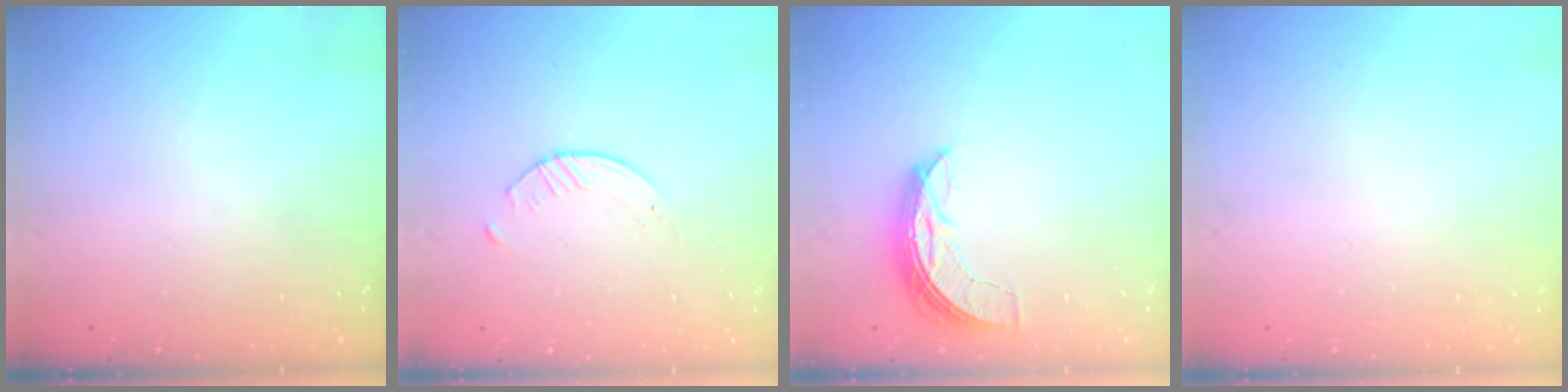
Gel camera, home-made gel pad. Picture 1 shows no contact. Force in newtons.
{"total": 2.8, "press": 2.7, "slide": 0.3}
{"total": 6.8, "press": 6.8, "slide": 0.6}
{"total": 0.0}